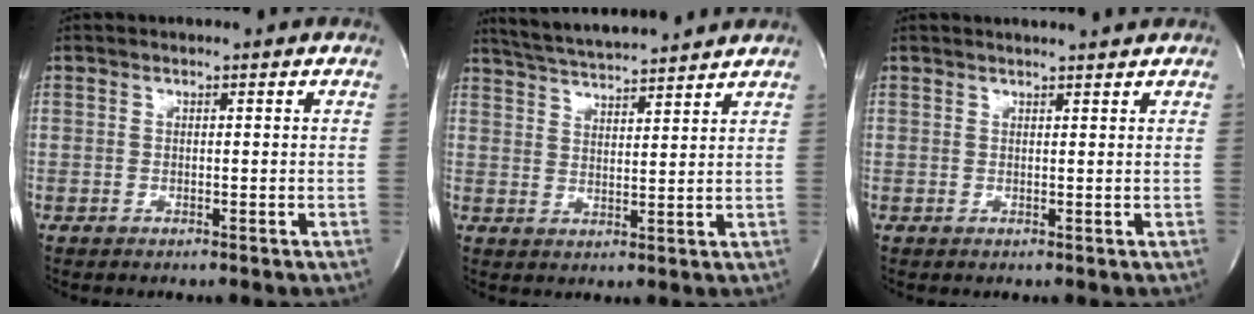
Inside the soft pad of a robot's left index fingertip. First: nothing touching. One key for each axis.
{"total": 11.1, "fx": 10.3, "fy": 0.0, "fz": 3.9, "tx": -0.077, "ty": 0.020, "tz": 0.163}
{"total": 3.5, "fx": 3.4, "fy": -0.3, "fz": 1.1, "tx": -0.017, "ty": 0.009, "tz": 0.040}